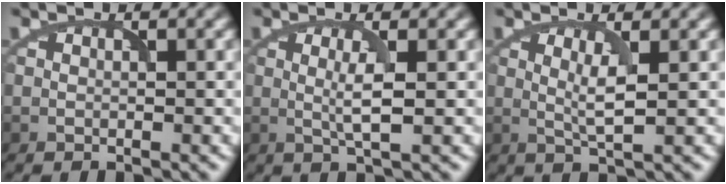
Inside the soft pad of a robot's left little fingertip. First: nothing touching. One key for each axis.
{"total": 2.2, "fx": 0.0, "fy": 0.3, "fz": 2.2, "tx": -0.040, "ty": -0.001, "tz": 0.003}
{"total": 2.3, "fx": 0.2, "fy": 0.4, "fz": 2.2, "tx": -0.043, "ty": -0.003, "tz": 0.009}